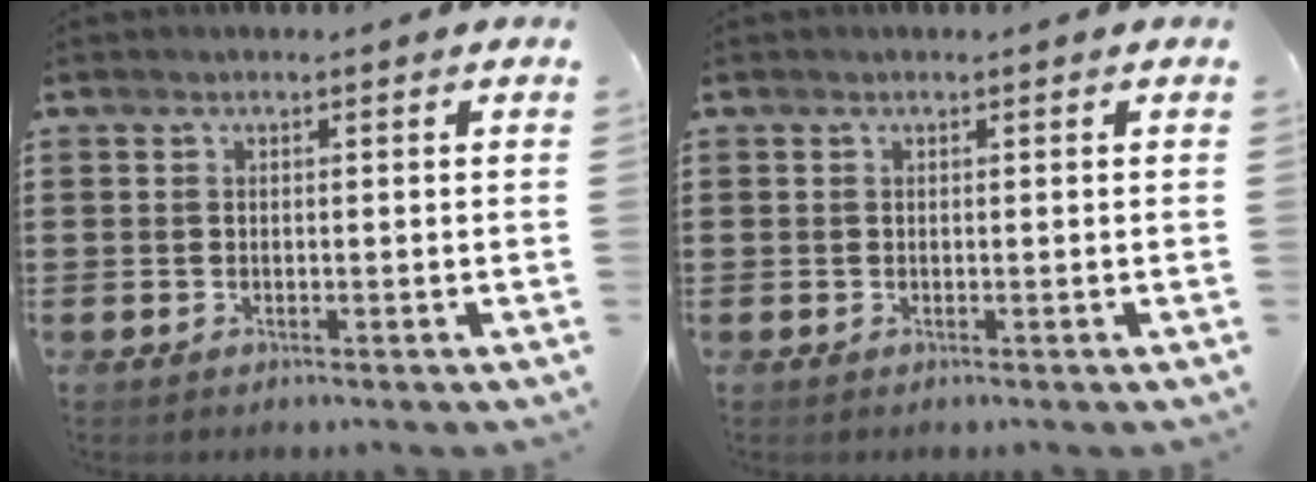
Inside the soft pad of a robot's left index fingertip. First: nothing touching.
{"total": 0.0}